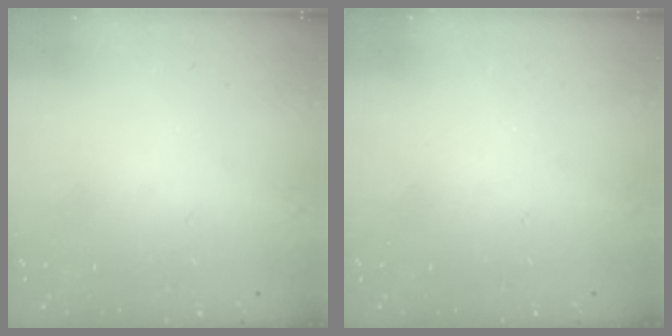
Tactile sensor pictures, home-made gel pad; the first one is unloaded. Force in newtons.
{"total": 0.0}